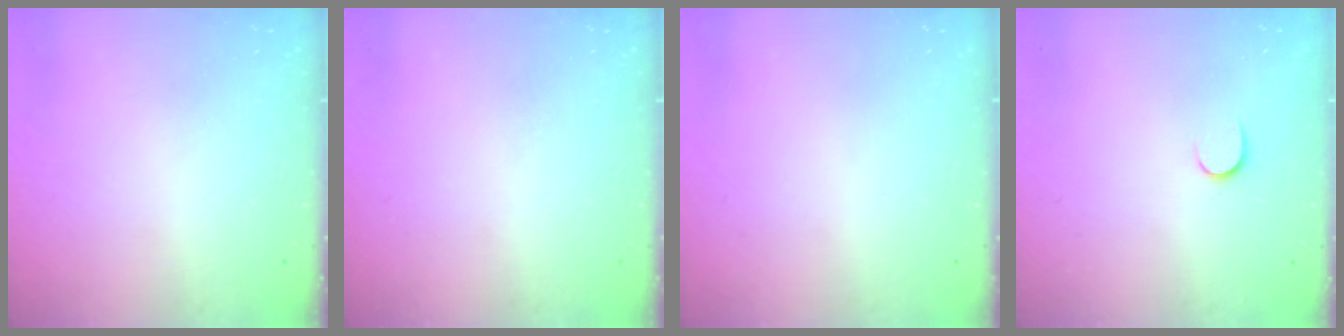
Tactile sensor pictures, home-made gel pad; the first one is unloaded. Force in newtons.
{"total": 0.0}
{"total": 0.0}
{"total": 4.4, "press": 4.4, "slide": 0.5}